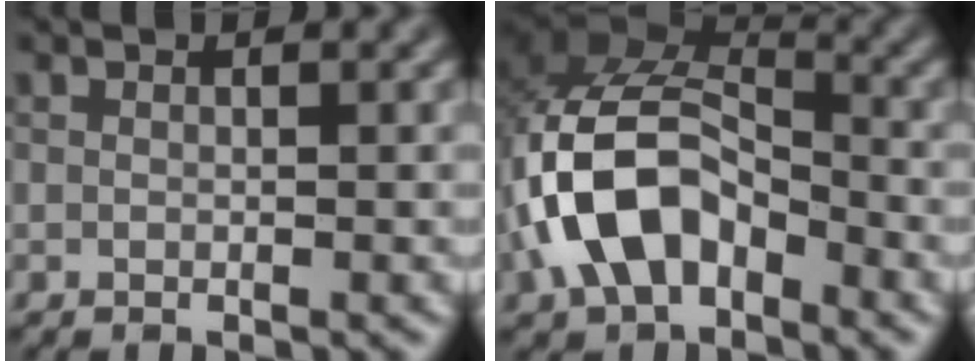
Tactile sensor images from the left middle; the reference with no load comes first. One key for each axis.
{"total": 9.7, "fx": -3.3, "fy": 5.9, "fz": 7.0, "tx": -0.149, "ty": 0.015, "tz": -0.072}